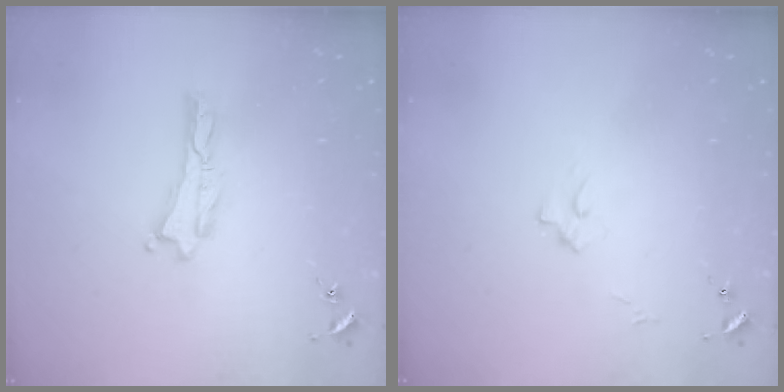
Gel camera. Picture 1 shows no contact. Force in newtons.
{"total": 2.7, "press": 2.7, "slide": 0.3}